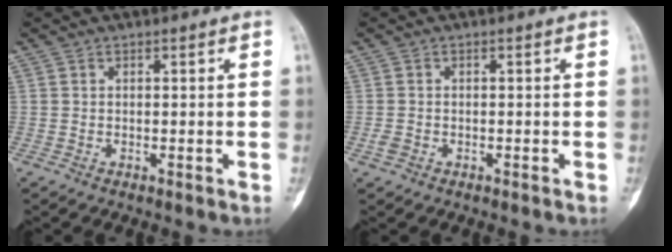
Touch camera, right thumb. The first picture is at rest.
{"total": 1.4, "force": [-0.6, 1.0, 0.7], "torque": [-0.018, 0.004, -0.012]}